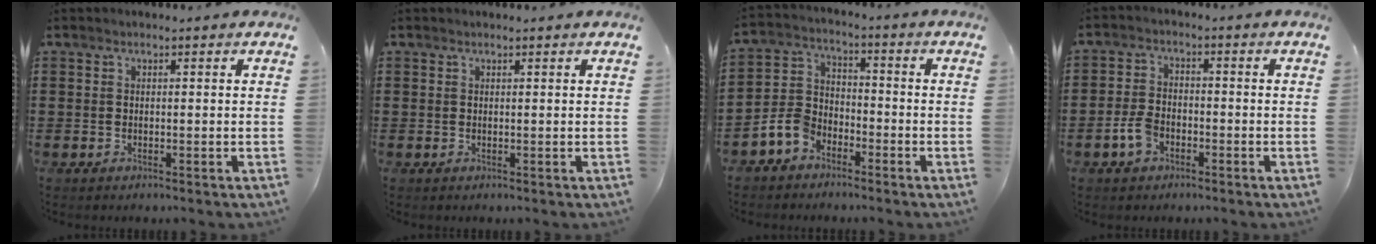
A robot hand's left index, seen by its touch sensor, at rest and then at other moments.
{"total": 0.0}
{"total": 5.8, "force": [-4.2, 3.5, 2.1], "torque": [-0.068, 0.008, -0.088]}
{"total": 4.0, "force": [-1.9, 2.4, 2.6], "torque": [-0.067, 0.001, -0.040]}